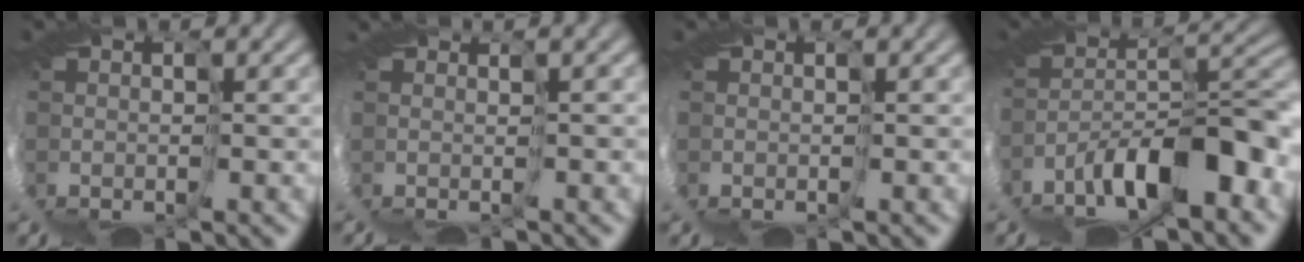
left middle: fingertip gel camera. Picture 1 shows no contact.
{"total": 3.1, "force": [-0.8, -2.6, -1.6], "torque": [0.020, -0.006, 0.002]}
{"total": 0.0}
{"total": 5.5, "force": [-4.2, -0.7, 3.5], "torque": [-0.066, 0.010, -0.070]}